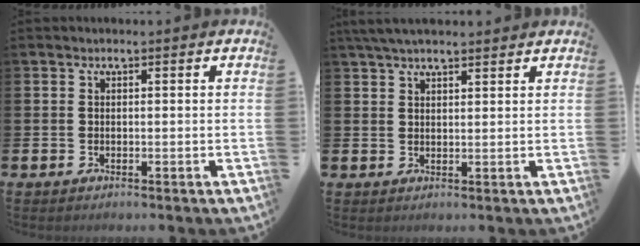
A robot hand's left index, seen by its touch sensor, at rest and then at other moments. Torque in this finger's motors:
{"motor_torque": [1.17, -0.97, 0.13, 0.21]}